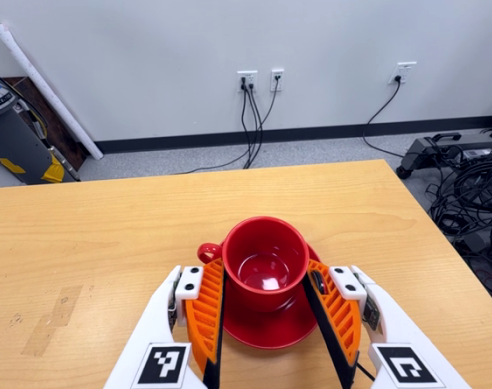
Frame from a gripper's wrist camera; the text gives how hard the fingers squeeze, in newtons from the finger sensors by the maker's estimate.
{"total": 1.2, "left": 1.0, "right": 1.3}